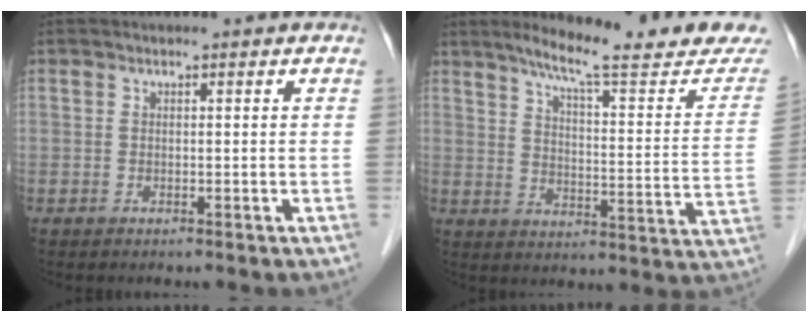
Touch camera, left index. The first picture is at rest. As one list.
[{"total": 18.9, "force": [16.3, 1.3, 9.4], "torque": [-0.126, -0.045, 0.207]}]